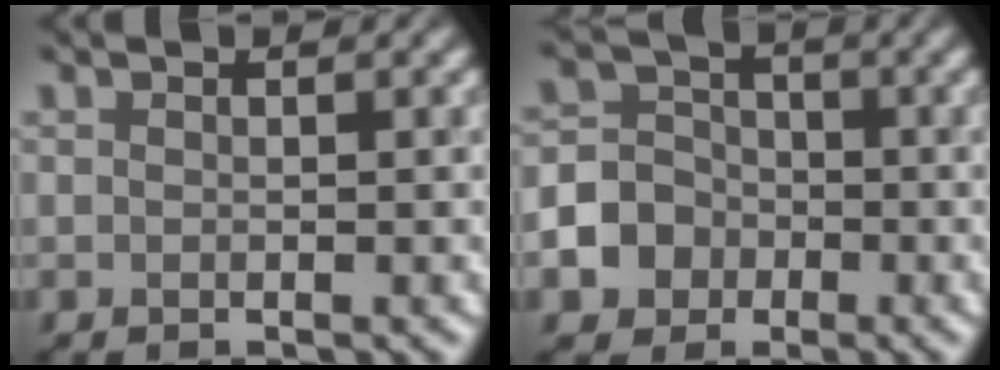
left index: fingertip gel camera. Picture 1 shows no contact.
{"total": 5.9, "force": [-2.9, 5.1, 0.8], "torque": [-0.002, -0.007, -0.069]}